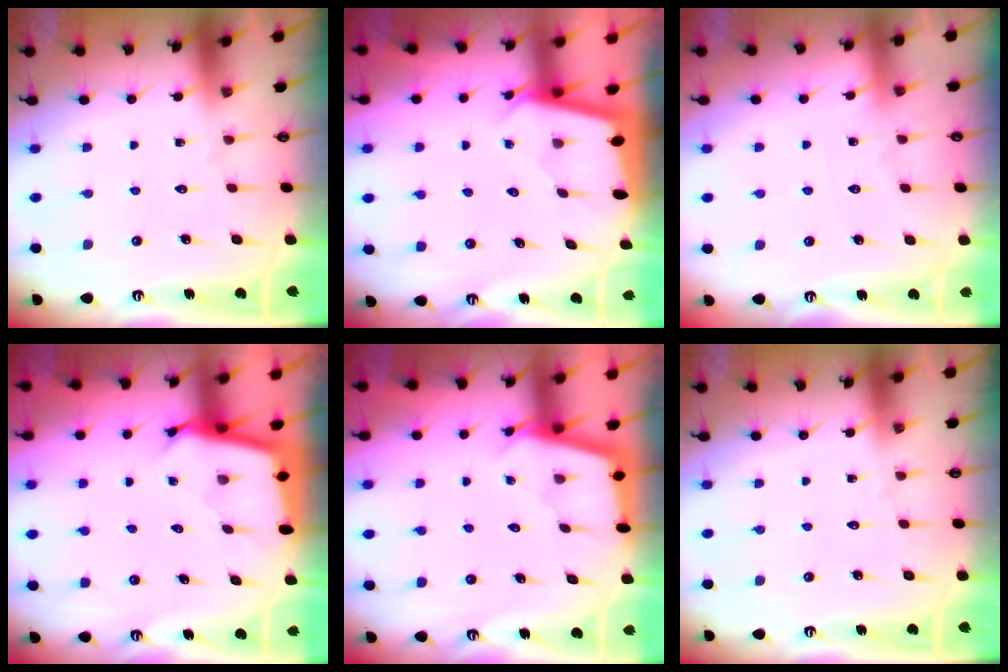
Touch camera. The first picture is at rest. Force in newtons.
{"total": 2.0, "press": 2.0, "slide": 0.2}
{"total": 4.1, "press": 4.0, "slide": 0.6}
{"total": 2.7, "press": 2.7, "slide": 0.1}
{"total": 2.7, "press": 2.7, "slide": 0.3}
{"total": 0.0}